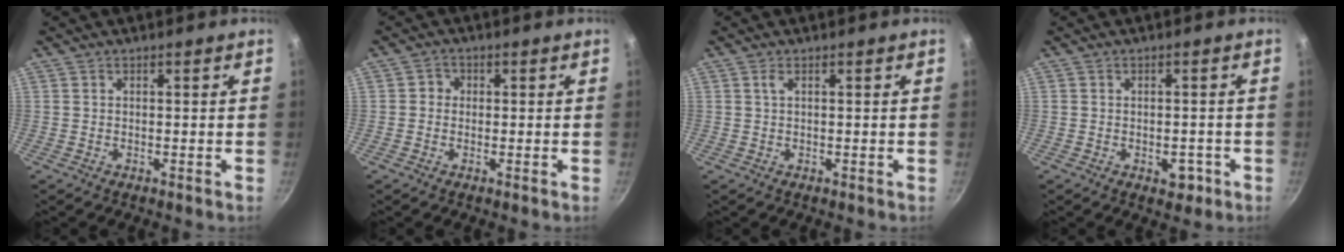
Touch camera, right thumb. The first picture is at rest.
{"total": 2.1, "force": [-0.1, 2.0, 0.6], "torque": [0.002, 0.003, -0.009]}
{"total": 0.9, "force": [0.3, 0.2, 0.8], "torque": [-0.017, 0.002, 0.007]}
{"total": 3.5, "force": [-1.4, 2.2, 2.3], "torque": [-0.011, 0.014, -0.011]}